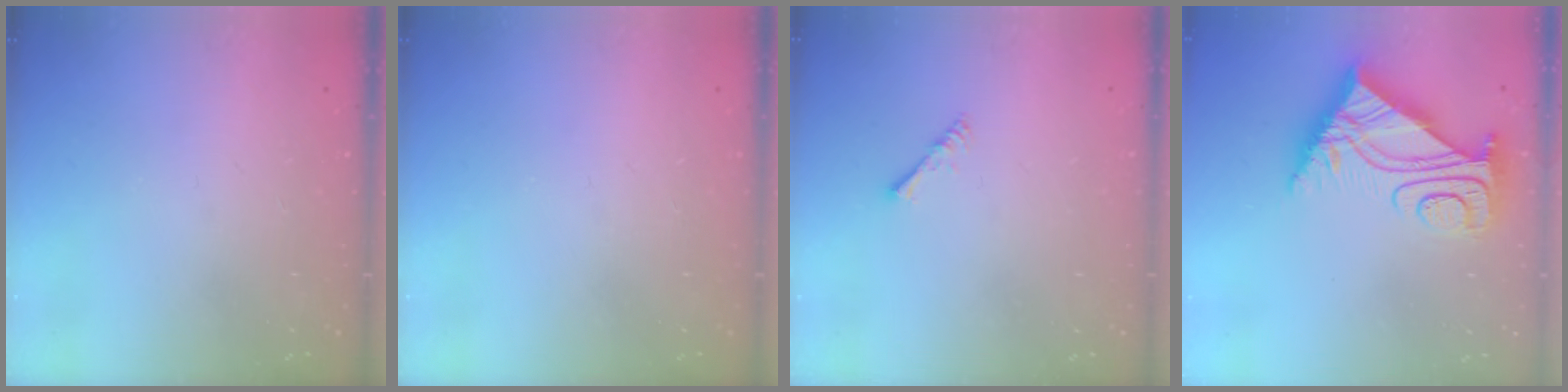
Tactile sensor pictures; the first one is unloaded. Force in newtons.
{"total": 0.0}
{"total": 2.0, "press": 1.9, "slide": 0.4}
{"total": 8.9, "press": 8.8, "slide": 0.9}